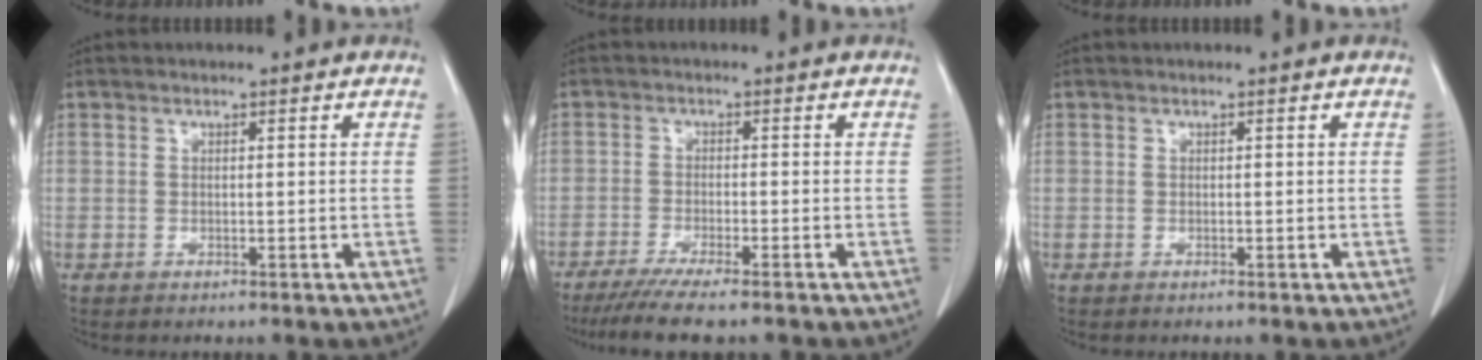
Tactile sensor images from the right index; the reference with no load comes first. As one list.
[{"total": 8.0, "force": [-6.5, 0.1, 4.7], "torque": [-0.070, -0.020, -0.102]}, {"total": 0.0}]